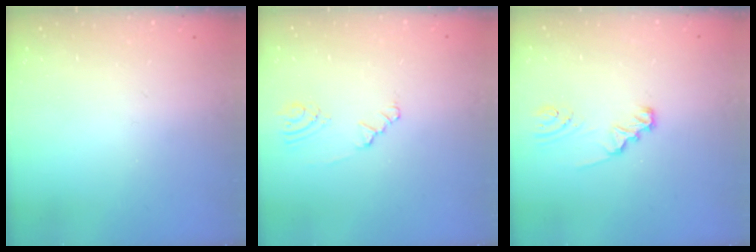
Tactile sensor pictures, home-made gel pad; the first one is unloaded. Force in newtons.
{"total": 2.8, "press": 2.8, "slide": 0.5}
{"total": 2.5, "press": 2.5, "slide": 0.1}